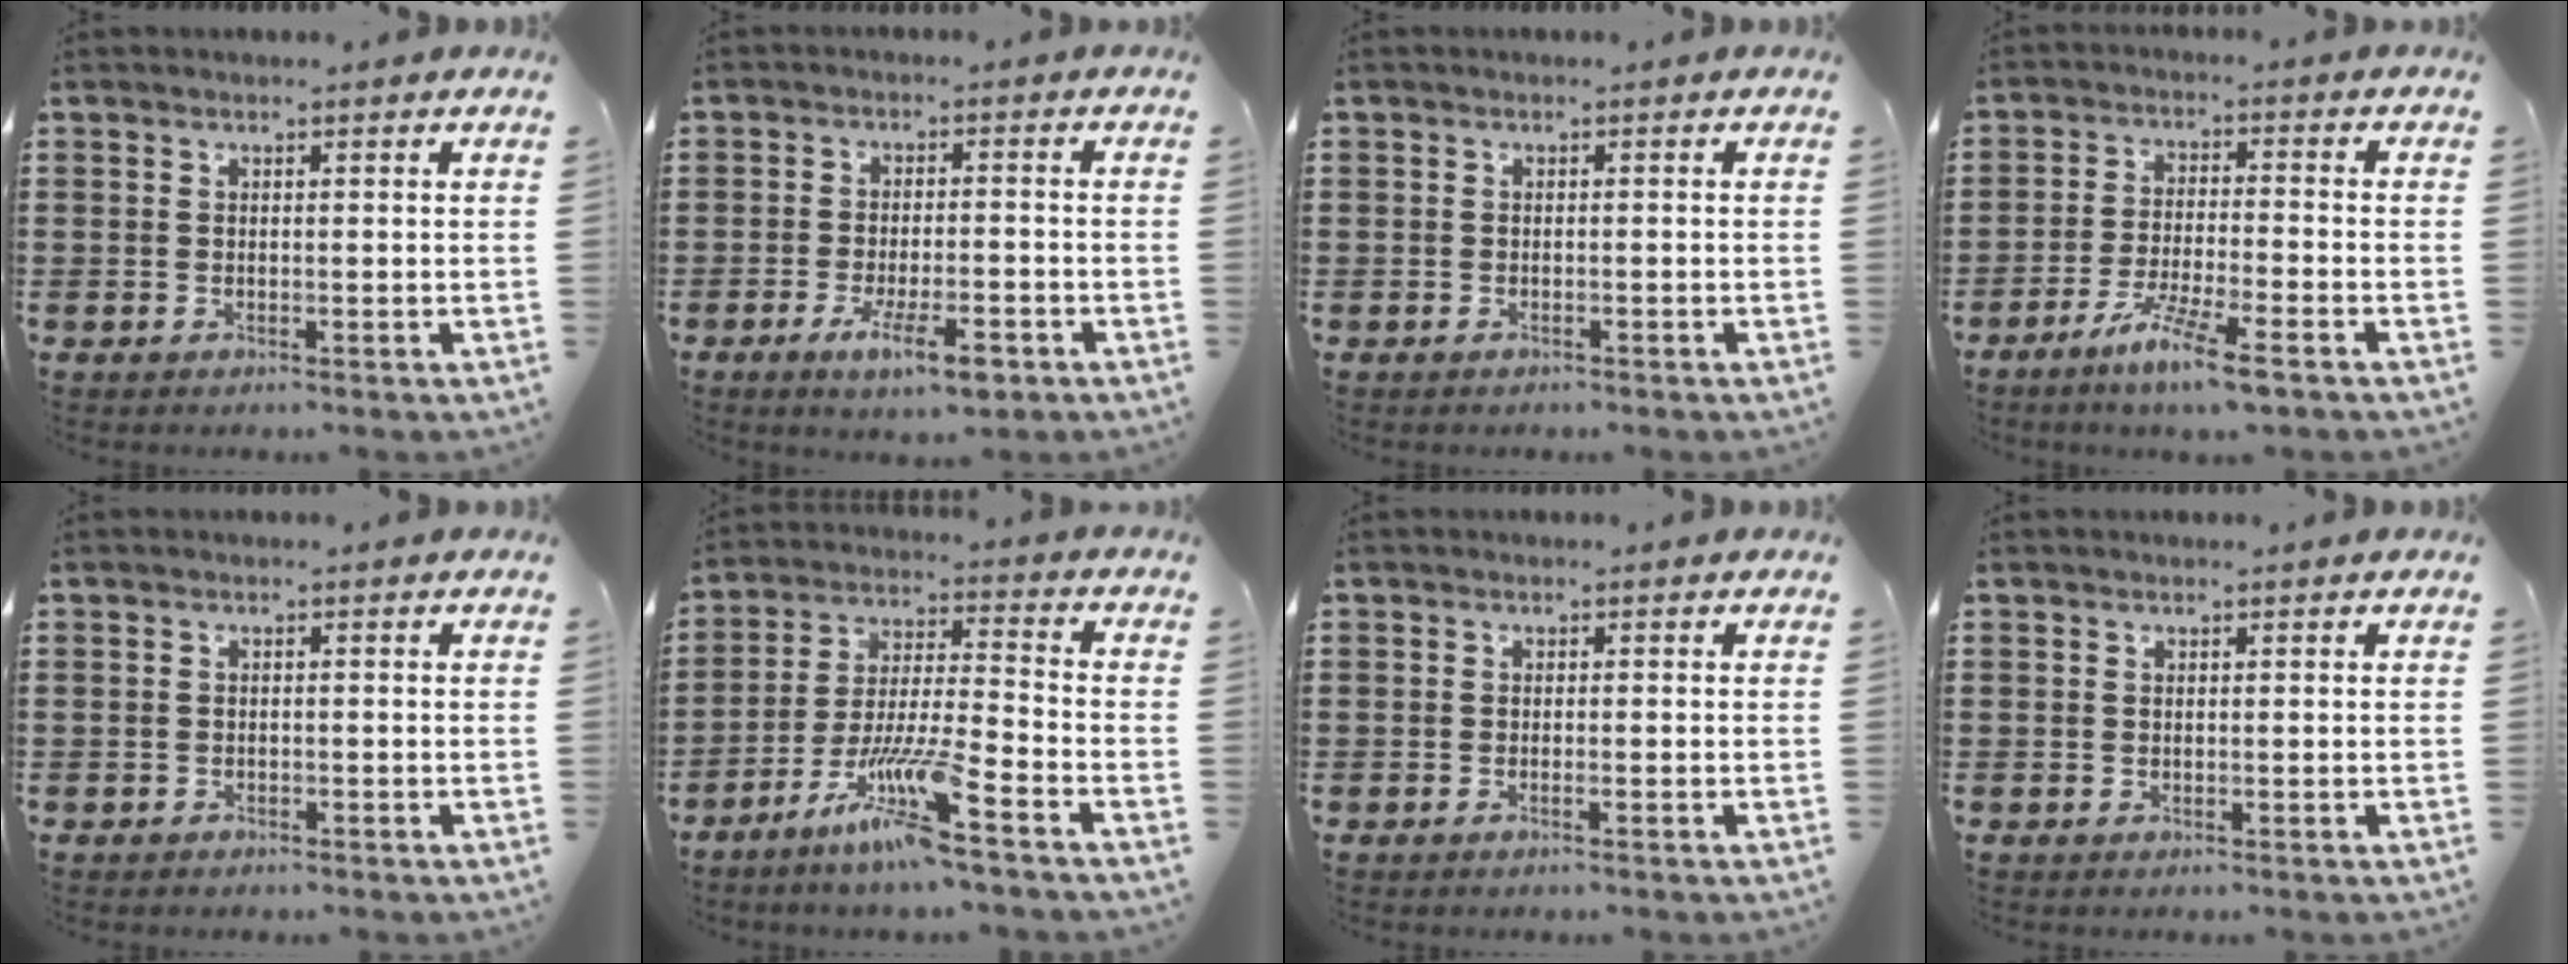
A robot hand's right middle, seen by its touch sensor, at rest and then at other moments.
{"total": 6.4, "force": [-3.6, 1.8, 4.9], "torque": [-0.096, -0.003, -0.064]}
{"total": 0.6, "force": [-0.6, 0.2, 0.0], "torque": [-0.002, 0.000, -0.013]}
{"total": 7.3, "force": [-5.5, 0.1, 4.8], "torque": [-0.093, -0.011, -0.099]}
{"total": 0.8, "force": [-0.8, 0.3, -0.1], "torque": [-0.001, 0.002, -0.018]}
{"total": 10.8, "force": [-7.6, 0.2, 7.7], "torque": [-0.162, -0.012, -0.151]}
{"total": 0.7, "force": [-0.4, 0.0, 0.5], "torque": [-0.009, -0.002, -0.008]}
{"total": 0.0}